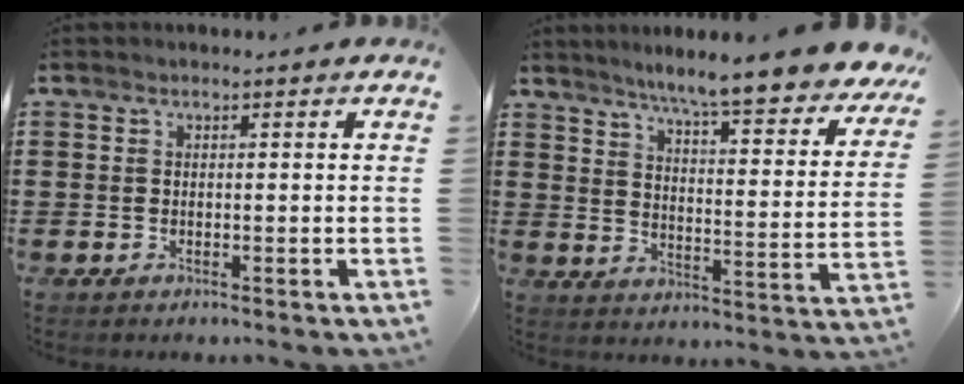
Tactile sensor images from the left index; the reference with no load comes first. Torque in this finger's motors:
{"motor_torque": [1.25, -0.89, 1.05, 0.21]}